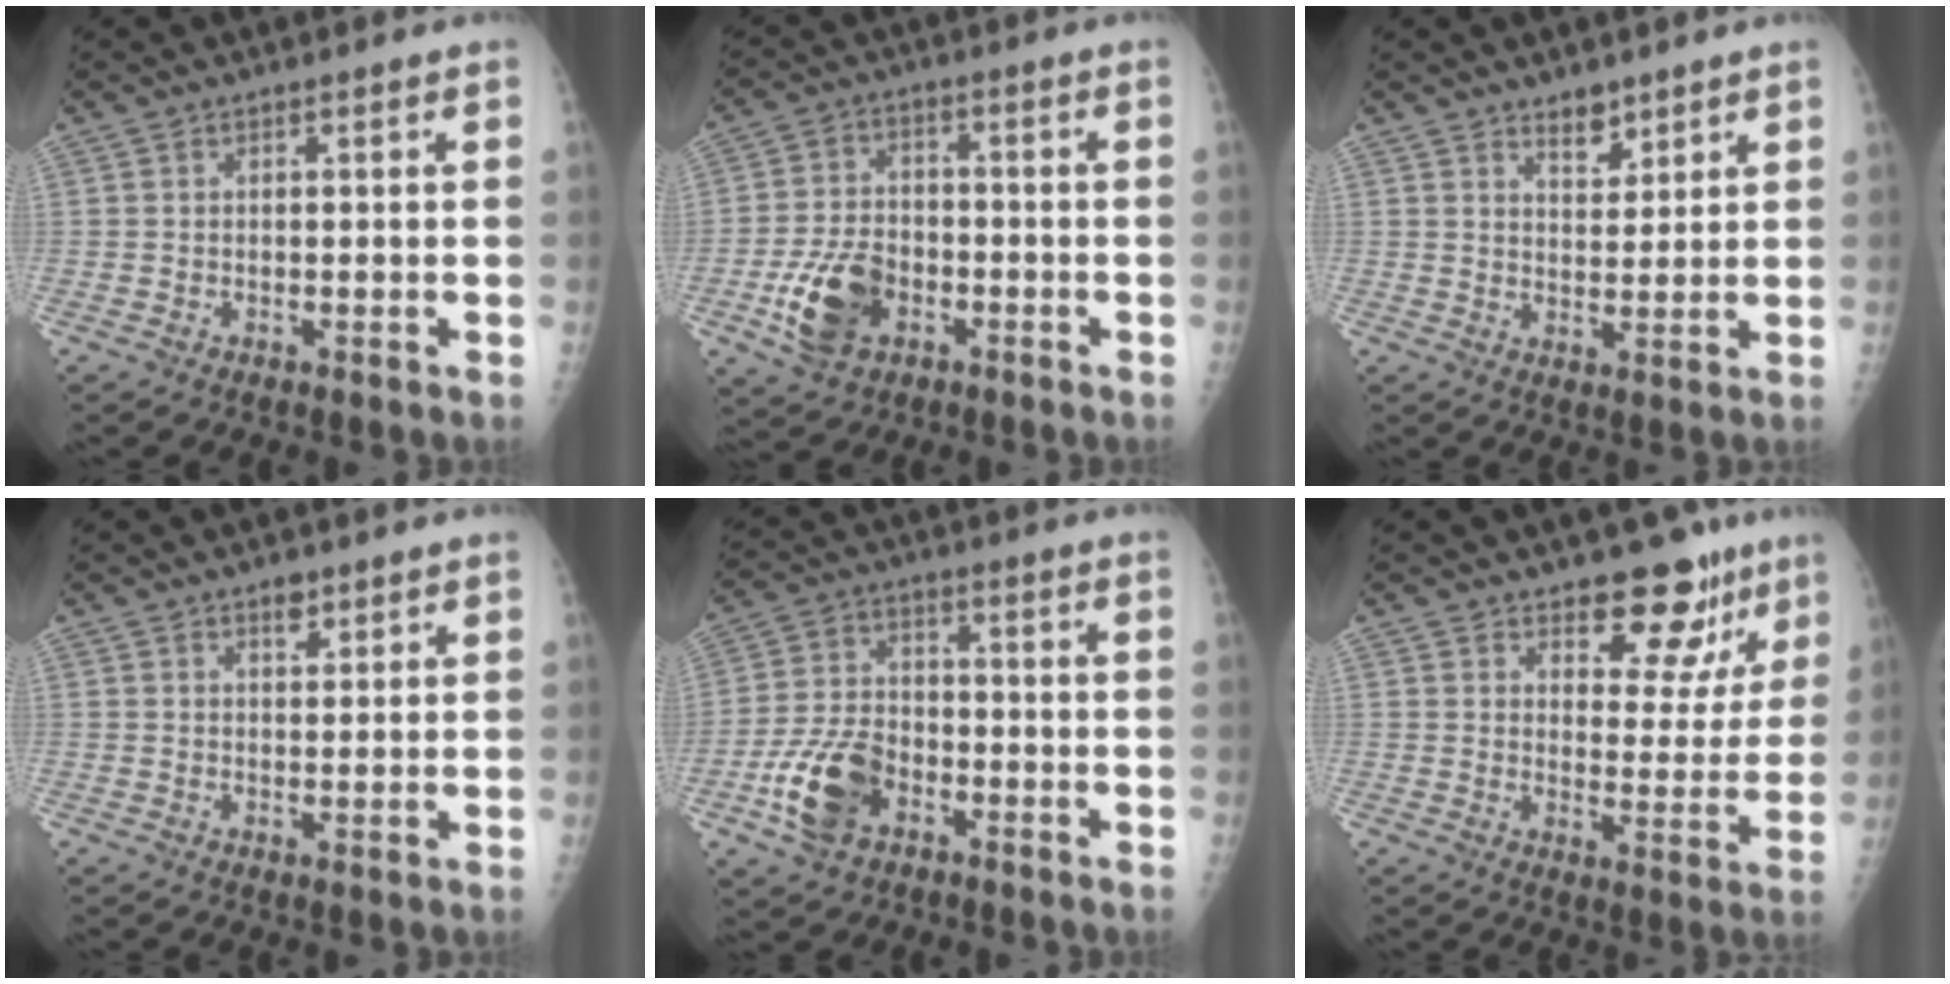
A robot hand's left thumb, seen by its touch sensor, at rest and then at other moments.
{"total": 10.5, "force": [-3.9, 7.1, 6.6], "torque": [-0.114, 0.016, -0.069]}
{"total": 4.2, "force": [3.2, 2.1, 1.8], "torque": [-0.009, -0.025, 0.054]}
{"total": 2.4, "force": [1.6, 1.3, 1.2], "torque": [-0.007, -0.009, 0.025]}
{"total": 11.0, "force": [-4.8, 7.1, 6.9], "torque": [-0.128, 0.023, -0.090]}
{"total": 11.4, "force": [8.2, 5.8, 5.3], "torque": [-0.019, -0.052, 0.112]}